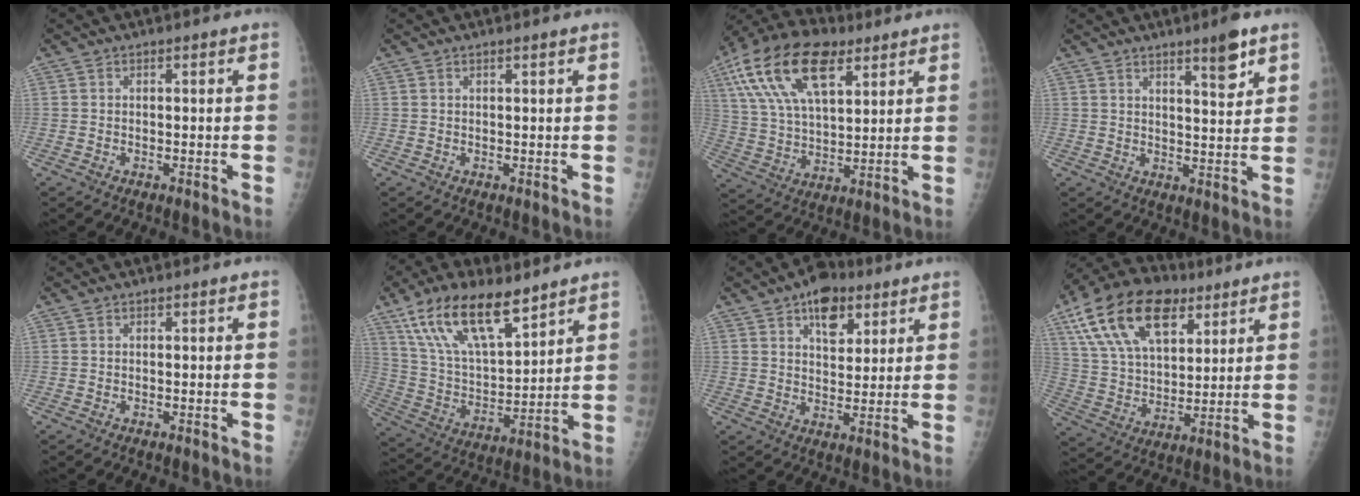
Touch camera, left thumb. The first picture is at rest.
{"total": 0.6, "force": [0.5, 0.0, 0.4], "torque": [-0.008, -0.002, 0.010]}
{"total": 20.1, "force": [9.6, 10.0, 14.5], "torque": [-0.263, -0.007, 0.174]}
{"total": 6.0, "force": [4.0, 0.9, 4.5], "torque": [-0.059, -0.029, 0.060]}
{"total": 0.0}
{"total": 18.6, "force": [12.1, 7.4, 12.1], "torque": [-0.191, -0.048, 0.233]}
{"total": 9.4, "force": [5.2, 5.4, 5.7], "torque": [-0.055, -0.021, 0.077]}
{"total": 21.5, "force": [11.0, 11.9, 14.1], "torque": [-0.240, -0.015, 0.195]}